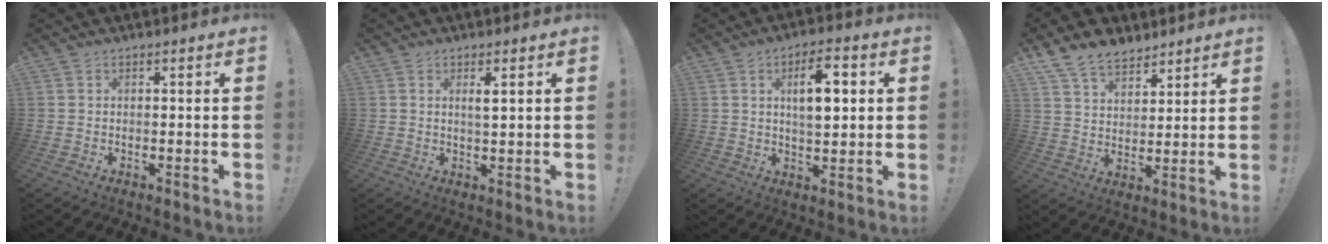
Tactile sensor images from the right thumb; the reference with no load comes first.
{"total": 2.5, "force": [1.0, 0.2, 2.2], "torque": [-0.032, -0.009, 0.013]}
{"total": 9.8, "force": [2.6, 4.4, 8.4], "torque": [-0.116, -0.002, 0.038]}
{"total": 10.0, "force": [7.8, 5.4, 3.3], "torque": [-0.067, -0.044, 0.155]}